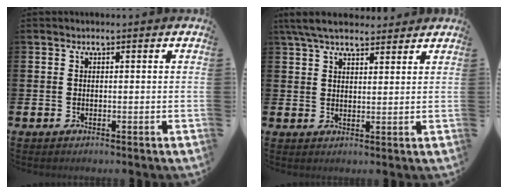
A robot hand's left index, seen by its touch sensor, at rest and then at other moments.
{"total": 5.7, "force": [5.1, 1.6, 1.8], "torque": [-0.047, -0.013, 0.096]}